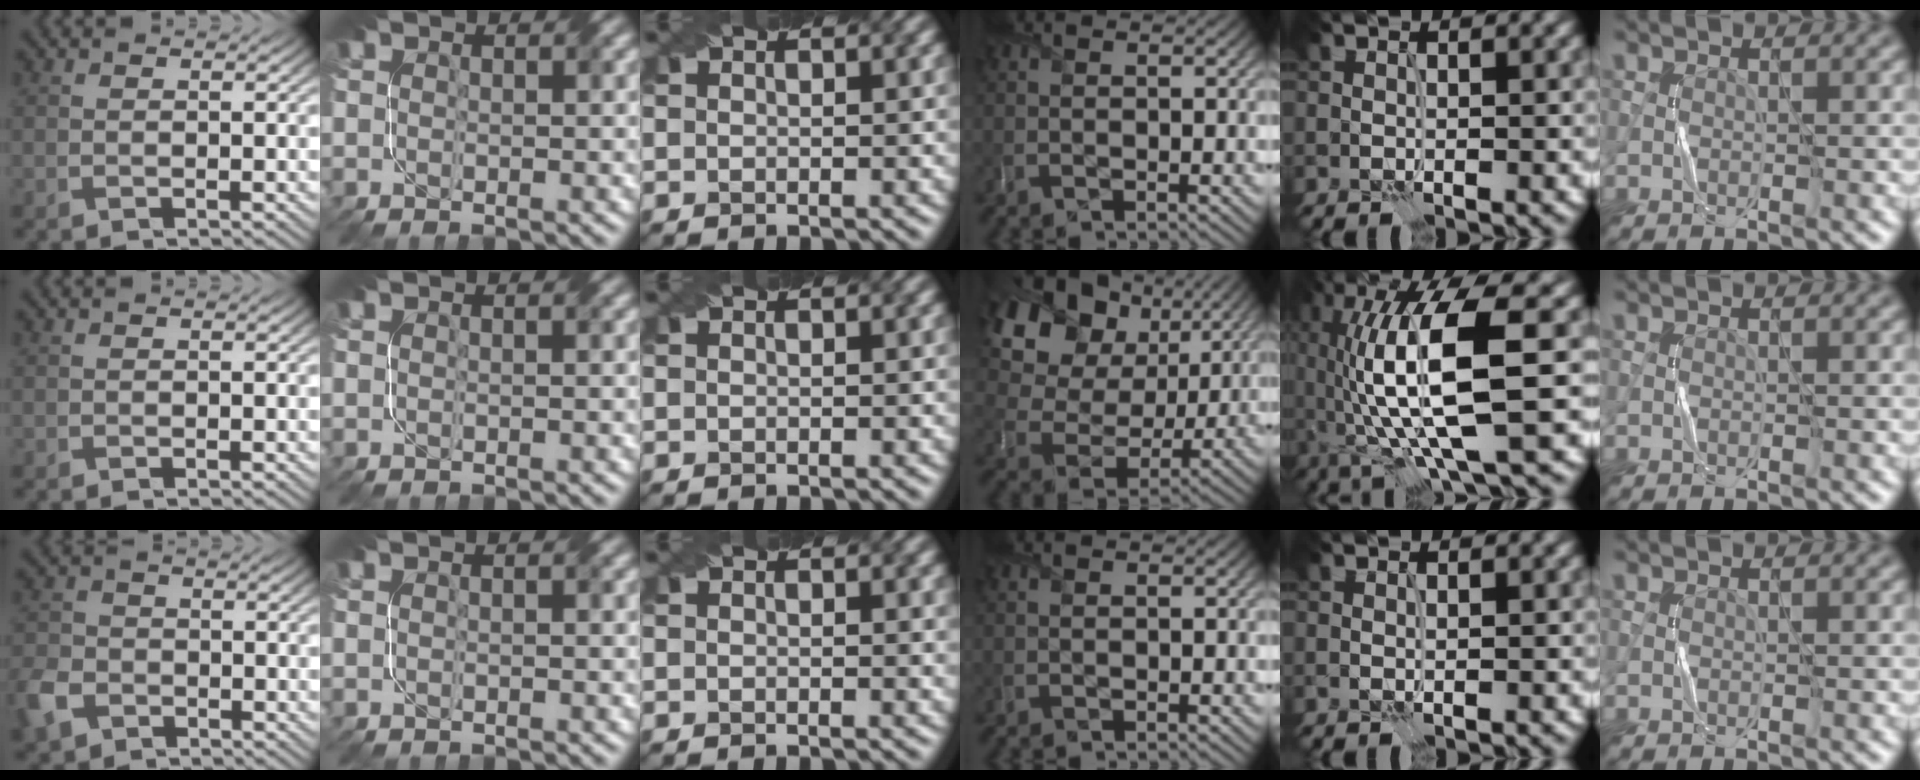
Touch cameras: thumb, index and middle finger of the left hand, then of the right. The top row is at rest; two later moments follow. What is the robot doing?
{"motion": "fold", "object": "napkin"}